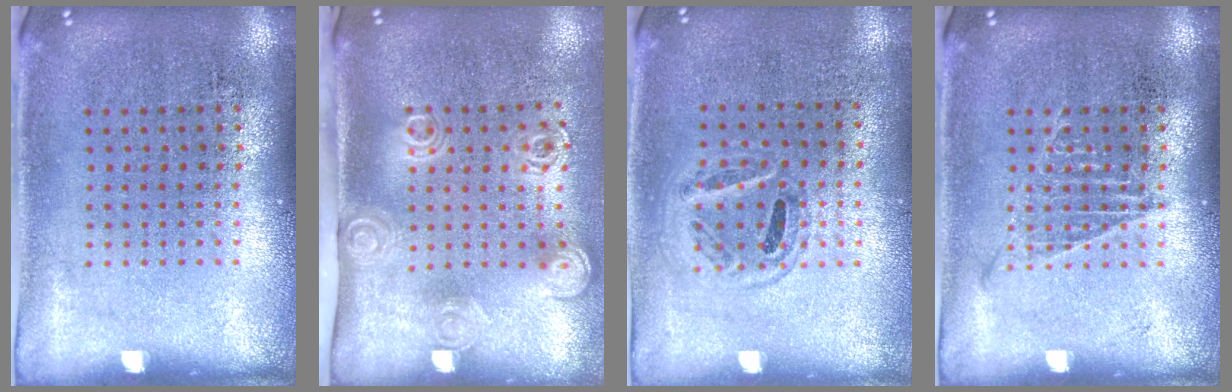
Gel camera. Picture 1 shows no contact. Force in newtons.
{"total": 2.0, "press": 1.4, "slide": 1.4}
{"total": 1.1, "press": 1.0, "slide": 0.4}
{"total": 1.0, "press": 1.0, "slide": 0.2}